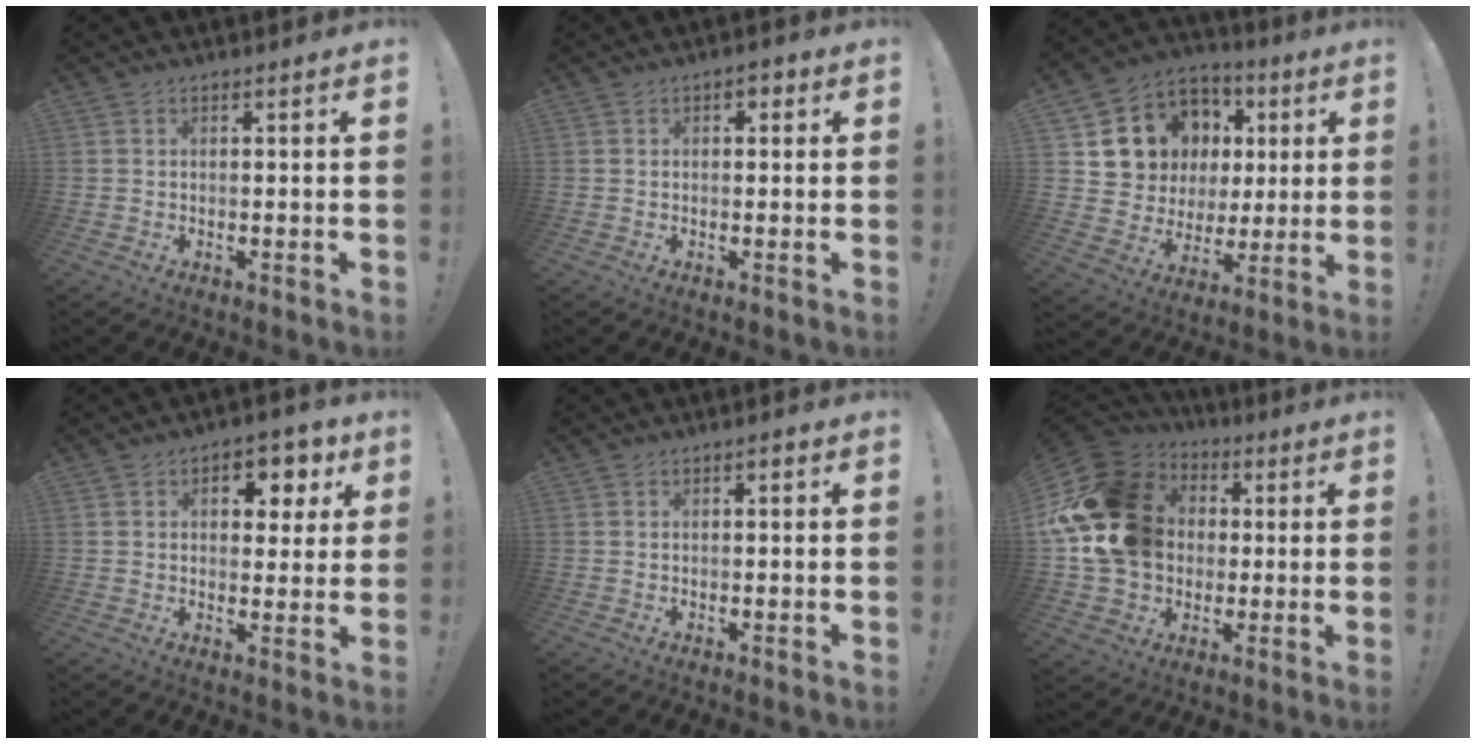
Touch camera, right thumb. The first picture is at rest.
{"total": 2.0, "force": [-0.2, 1.5, 1.3], "torque": [-0.016, 0.006, -0.007]}
{"total": 11.9, "force": [4.4, 10.6, 3.3], "torque": [-0.057, -0.032, 0.110]}
{"total": 7.4, "force": [3.1, 5.2, 4.3], "torque": [-0.041, -0.018, 0.051]}
{"total": 0.8, "force": [-0.4, 0.4, 0.5], "torque": [-0.016, 0.007, -0.008]}
{"total": 22.2, "force": [2.8, 18.6, 11.8], "torque": [-0.209, -0.007, 0.082]}